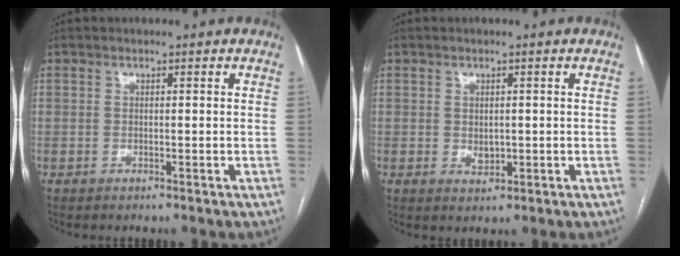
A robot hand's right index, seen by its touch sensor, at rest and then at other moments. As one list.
[{"total": 2.0, "force": [-0.1, 1.4, 1.5], "torque": [-0.024, -0.003, 0.005]}]